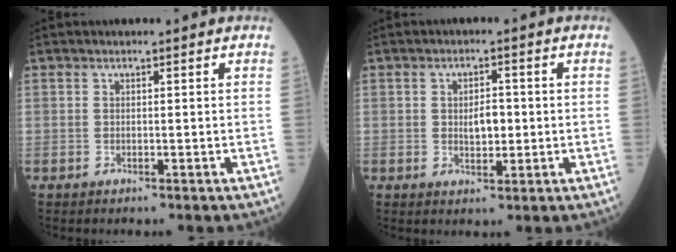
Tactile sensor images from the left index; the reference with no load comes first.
{"total": 3.3, "force": [-0.2, 1.6, 2.9], "torque": [-0.044, -0.002, -0.002]}